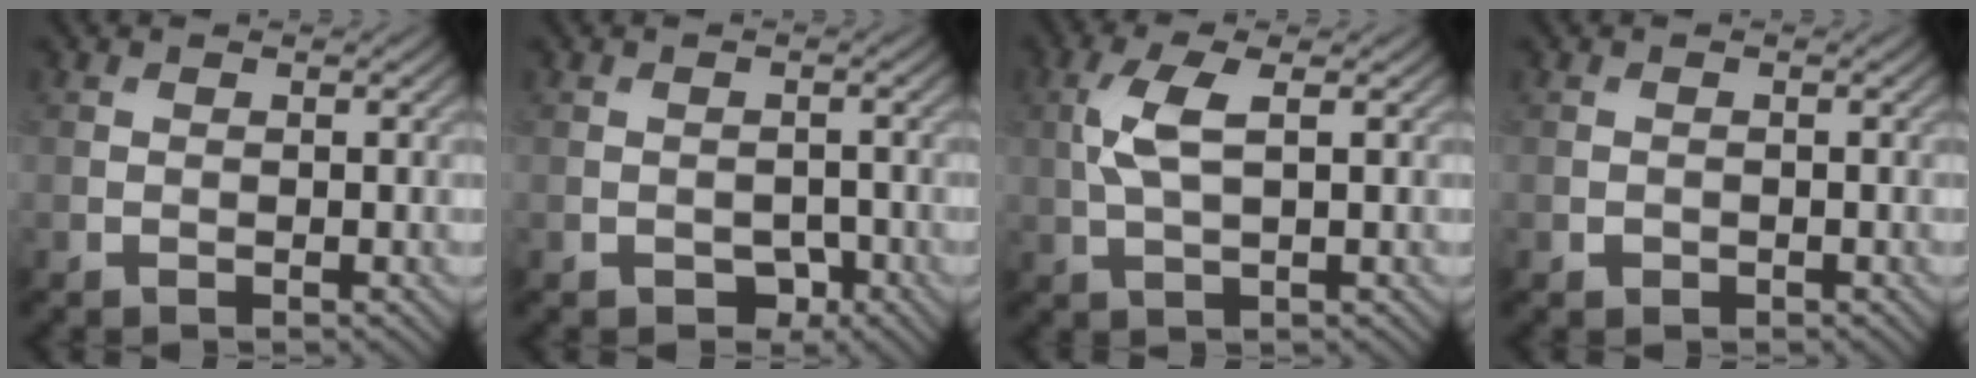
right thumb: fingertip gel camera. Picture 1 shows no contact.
{"total": 2.4, "force": [-1.4, 1.7, 1.2], "torque": [-0.015, -0.003, -0.021]}
{"total": 4.4, "force": [0.9, 1.4, 4.1], "torque": [-0.102, 0.008, 0.019]}
{"total": 0.6, "force": [-0.3, 0.5, 0.1], "torque": [0.001, -0.002, -0.007]}